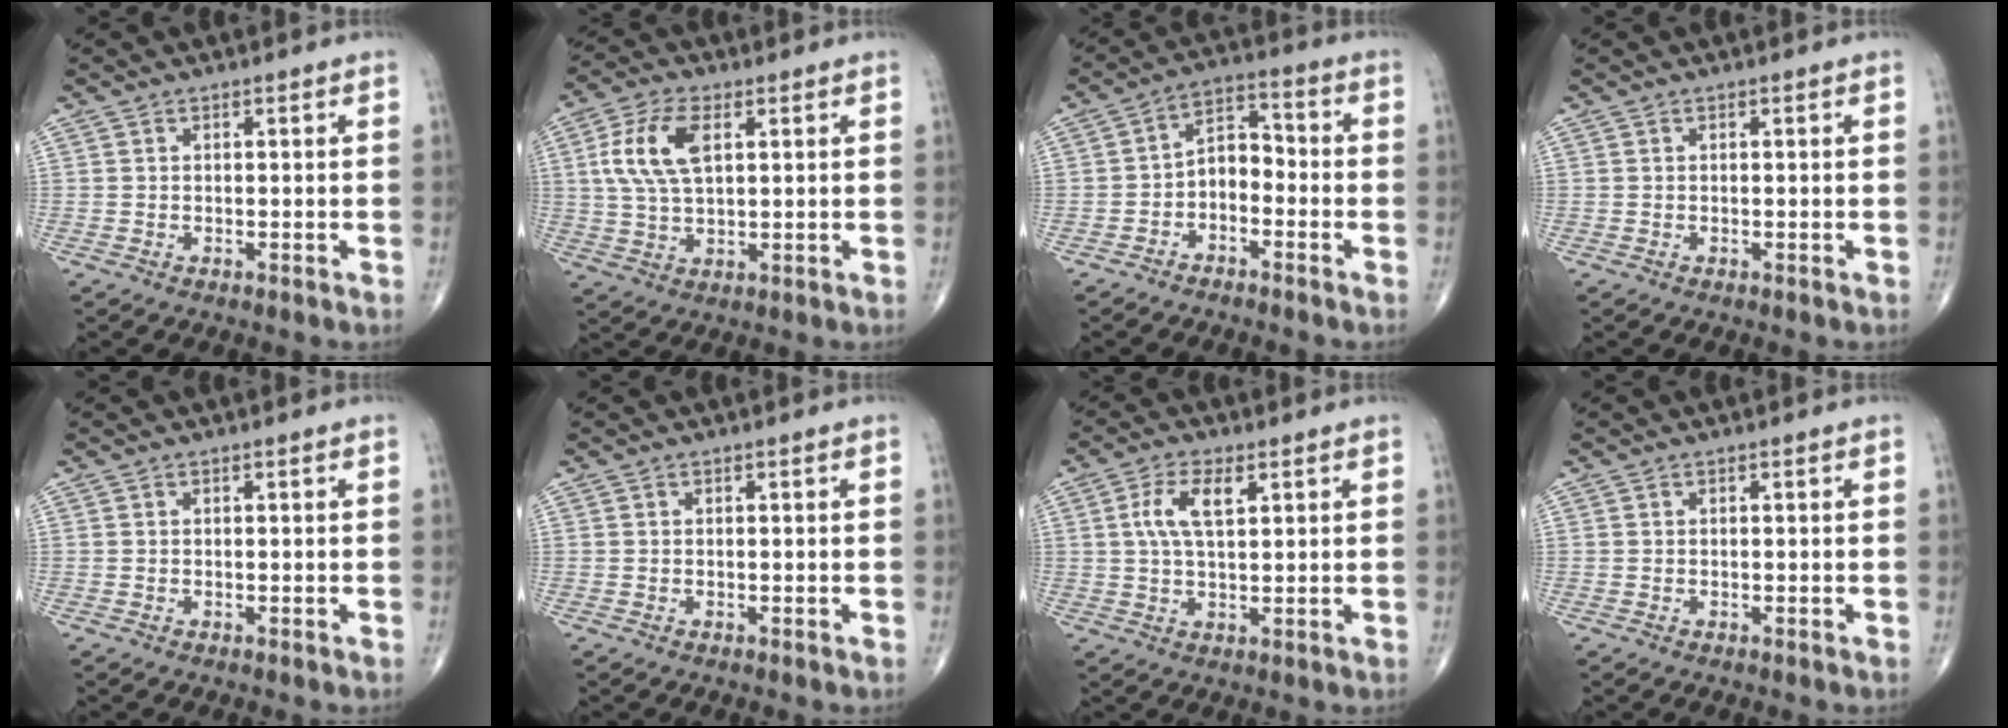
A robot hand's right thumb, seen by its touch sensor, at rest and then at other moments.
{"total": 10.0, "force": [2.7, 5.0, 8.3], "torque": [-0.172, 0.003, 0.053]}
{"total": 6.3, "force": [-2.4, 4.0, 4.3], "torque": [-0.053, 0.041, -0.054]}
{"total": 0.0}
{"total": 0.0}
{"total": 0.0}
{"total": 6.5, "force": [2.1, 2.8, 5.4], "torque": [-0.116, 0.002, 0.041]}
{"total": 0.0}